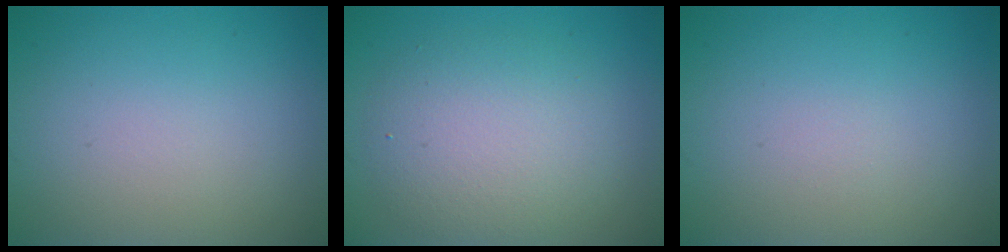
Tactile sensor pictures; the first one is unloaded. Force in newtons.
{"total": 5.1, "press": 5.1, "slide": 0.5}
{"total": 0.0}